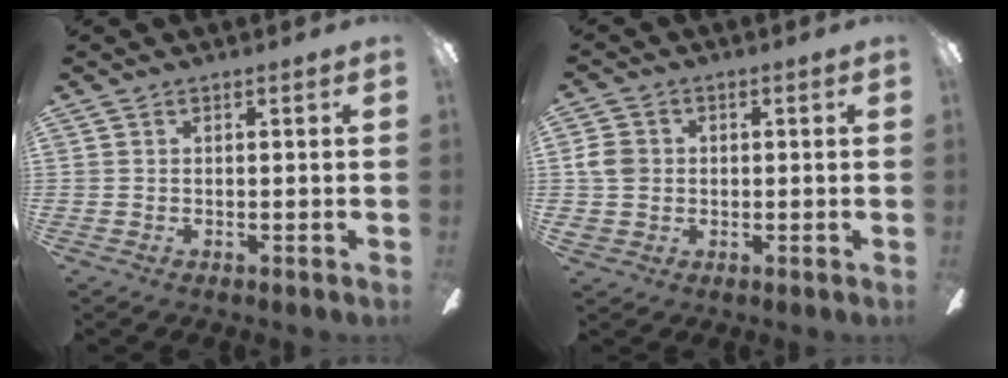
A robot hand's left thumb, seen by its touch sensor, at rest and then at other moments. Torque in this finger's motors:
{"motor_torque": [0.30, 0.29, 0.48, -0.19, 0.14]}